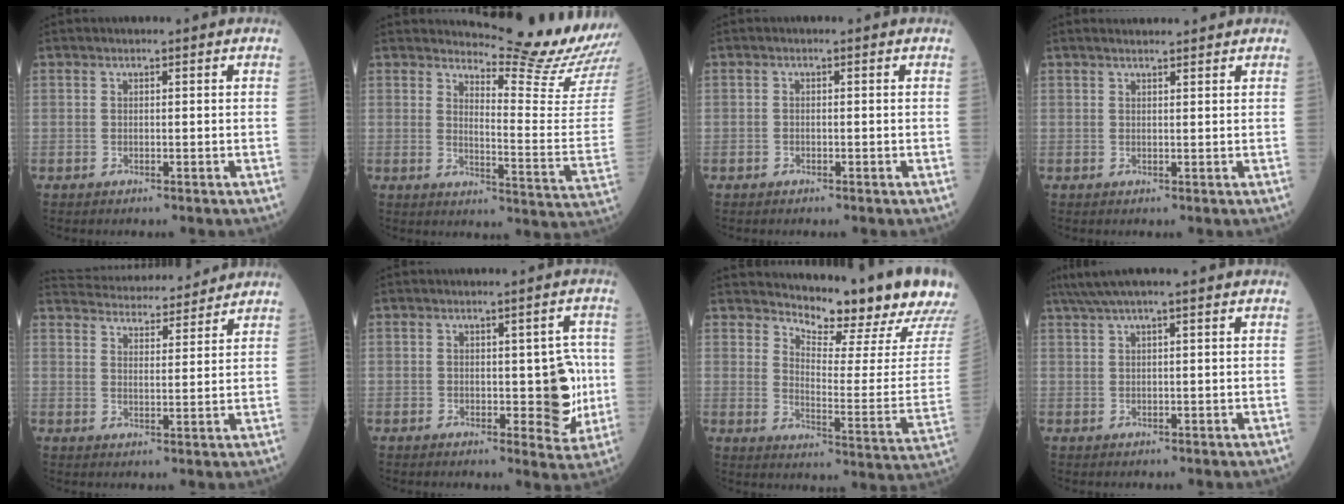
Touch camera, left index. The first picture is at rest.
{"total": 15.7, "force": [15.2, -1.9, 3.1], "torque": [-0.053, -0.128, 0.183]}
{"total": 0.0}
{"total": 3.9, "force": [3.7, 0.4, 1.1], "torque": [-0.016, 0.028, 0.058]}
{"total": 16.0, "force": [15.3, 2.6, 3.9], "torque": [-0.066, 0.033, 0.225]}
{"total": 6.4, "force": [-0.5, 3.1, 5.6], "torque": [-0.060, 0.007, 0.005]}
{"total": 16.6, "force": [15.2, 0.5, 6.7], "torque": [-0.107, -0.088, 0.194]}
{"total": 4.8, "force": [3.6, -0.4, 3.1], "torque": [-0.063, 0.034, 0.073]}